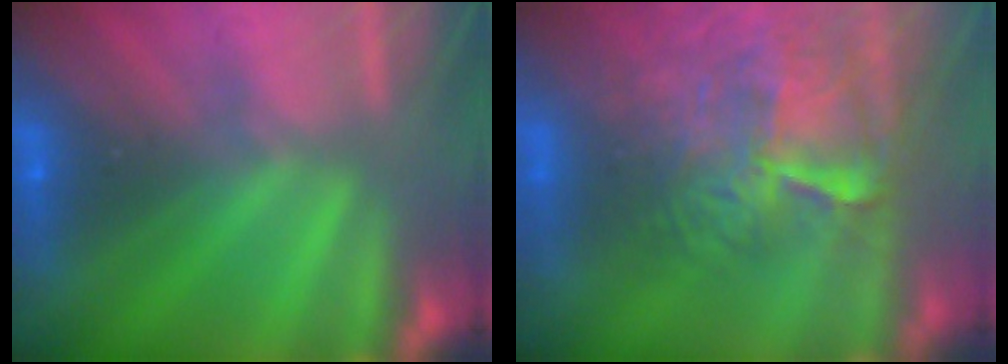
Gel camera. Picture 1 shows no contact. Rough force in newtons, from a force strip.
{"total": 10.5}